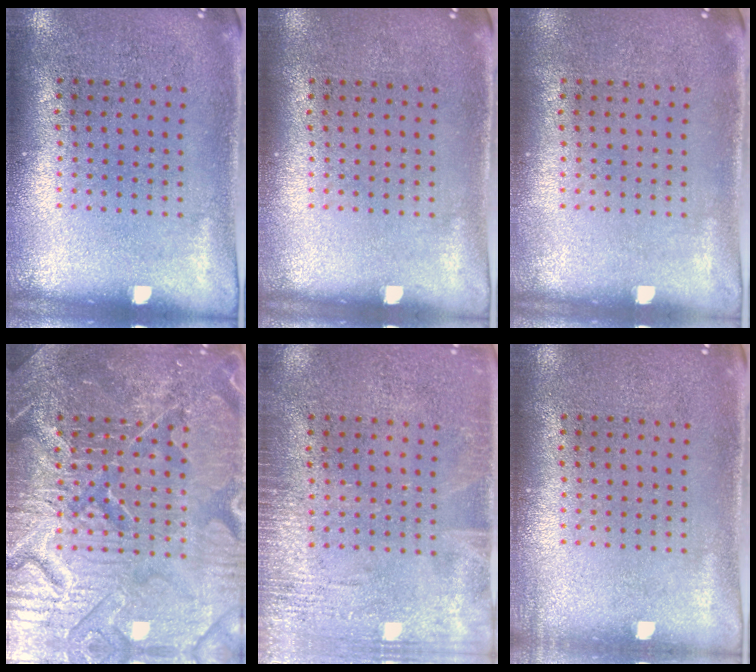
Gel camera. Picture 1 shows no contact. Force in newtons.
{"total": 0.0}
{"total": 0.0}
{"total": 6.8, "press": 6.8, "slide": 0.8}
{"total": 2.4, "press": 2.4, "slide": 0.3}
{"total": 0.7, "press": 0.7, "slide": 0.0}